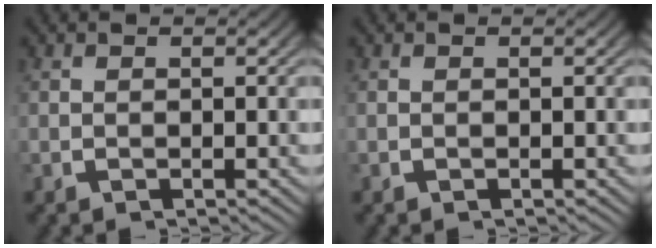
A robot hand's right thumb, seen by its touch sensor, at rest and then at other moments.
{"total": 0.0}